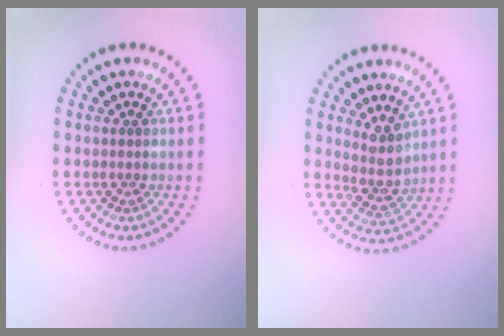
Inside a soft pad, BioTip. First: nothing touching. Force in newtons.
{"total": 3.0, "press": 2.4, "slide": 1.7}